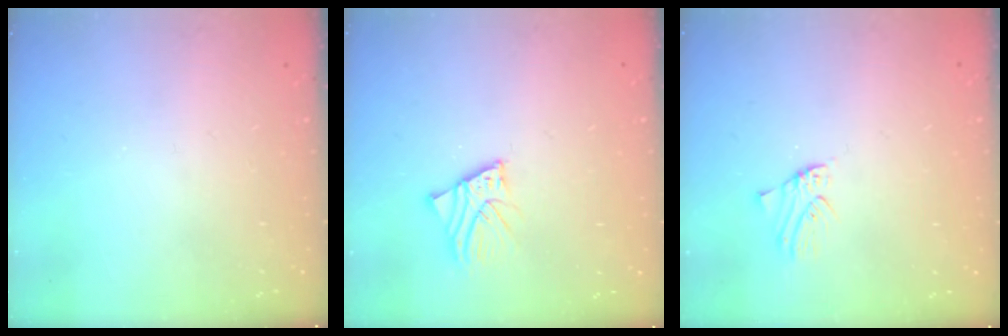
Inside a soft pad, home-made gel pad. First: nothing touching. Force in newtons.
{"total": 3.9, "press": 3.9, "slide": 0.5}
{"total": 0.9, "press": 0.9, "slide": 0.1}